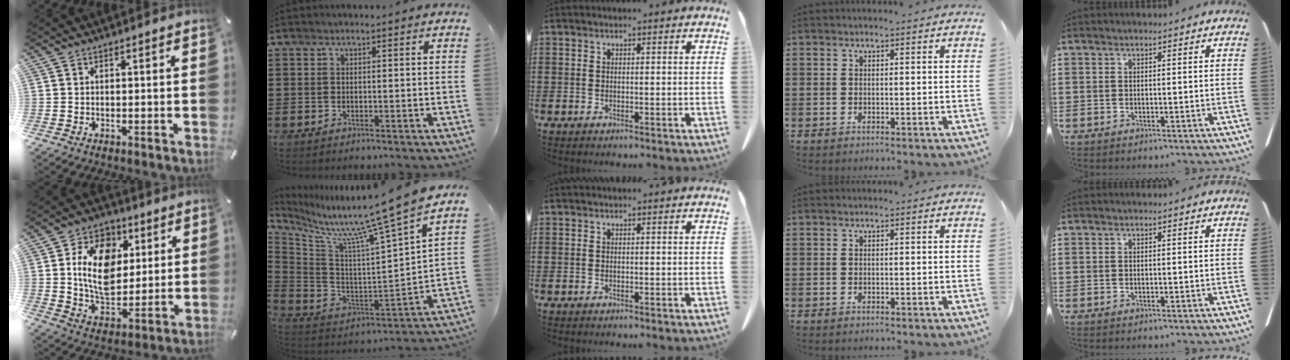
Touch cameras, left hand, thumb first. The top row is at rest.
{"thumb": {"total": 14.7, "force": [3.7, 10.9, 9.2], "torque": [-0.173, 0.001, 0.066]}, "index": {"total": 11.1, "force": [9.8, -2.2, 4.9], "torque": [-0.113, -0.094, 0.145]}}